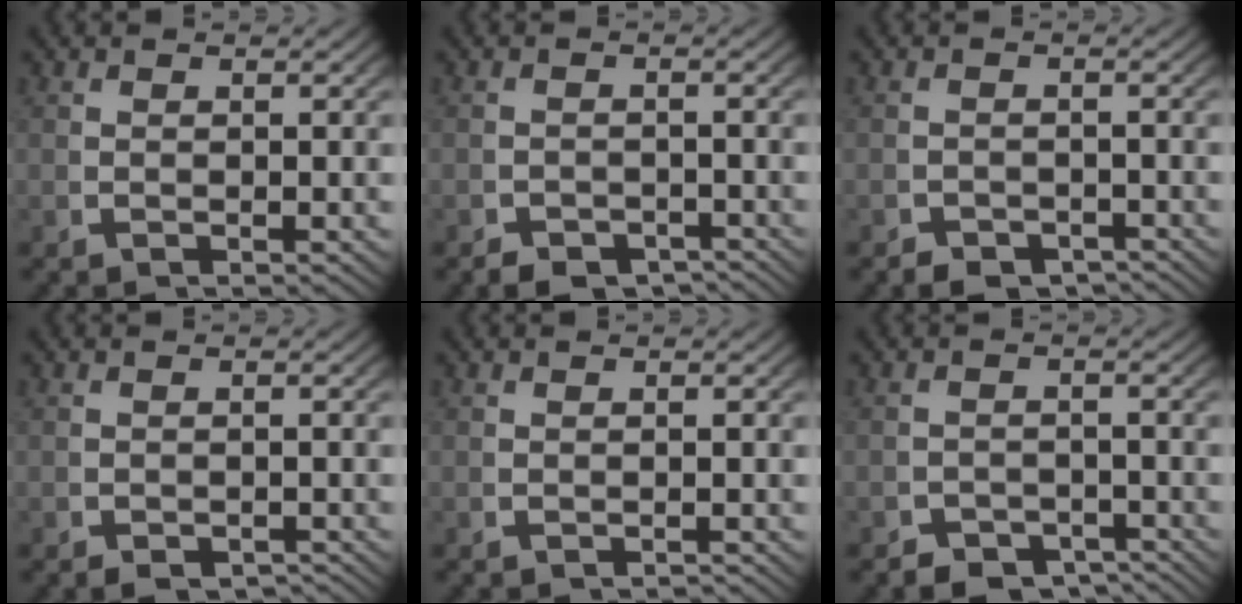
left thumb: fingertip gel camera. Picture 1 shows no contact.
{"total": 3.3, "force": [-3.0, 1.2, 0.8], "torque": [0.000, -0.017, -0.047]}
{"total": 2.6, "force": [-2.4, 0.9, 0.5], "torque": [0.003, -0.014, -0.040]}
{"total": 2.0, "force": [-1.8, 0.6, 0.4], "torque": [-0.003, -0.009, -0.027]}
{"total": 0.9, "force": [-0.9, 0.1, 0.1], "torque": [-0.001, -0.001, -0.012]}
{"total": 4.8, "force": [-4.0, 2.3, 1.4], "torque": [-0.011, -0.028, -0.060]}